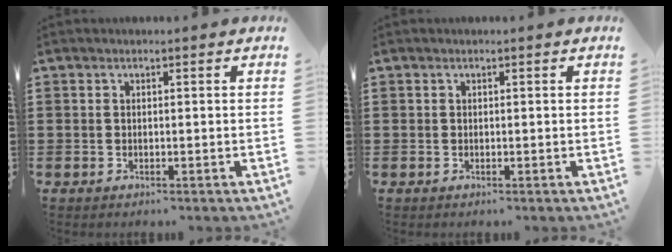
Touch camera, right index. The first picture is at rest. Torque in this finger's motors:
{"motor_torque": [0.15, 0.12, 0.03, 0.02]}